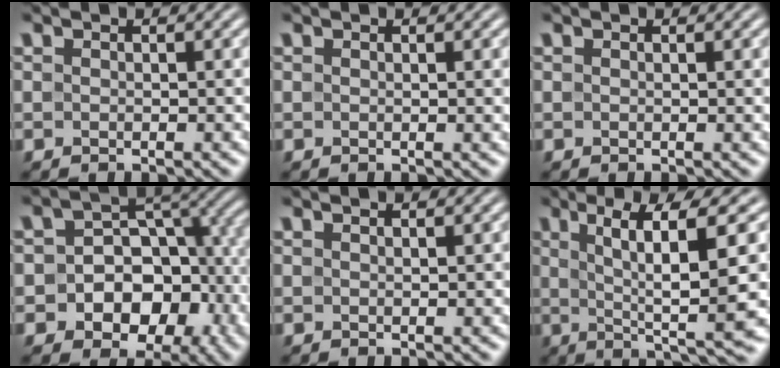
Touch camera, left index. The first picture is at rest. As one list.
[{"total": 1.3, "force": [0.3, 0.3, 1.2], "torque": [-0.012, 0.003, 0.003]}, {"total": 0.7, "force": [0.2, 0.2, 0.7], "torque": [-0.006, 0.004, 0.002]}, {"total": 10.5, "force": [-3.0, 8.0, 6.1], "torque": [-0.061, 0.003, -0.057]}, {"total": 0.6, "force": [0.4, 0.1, 0.5], "torque": [-0.004, 0.004, 0.007]}, {"total": 11.4, "force": [1.6, 2.2, 11.0], "torque": [-0.162, 0.008, 0.033]}]